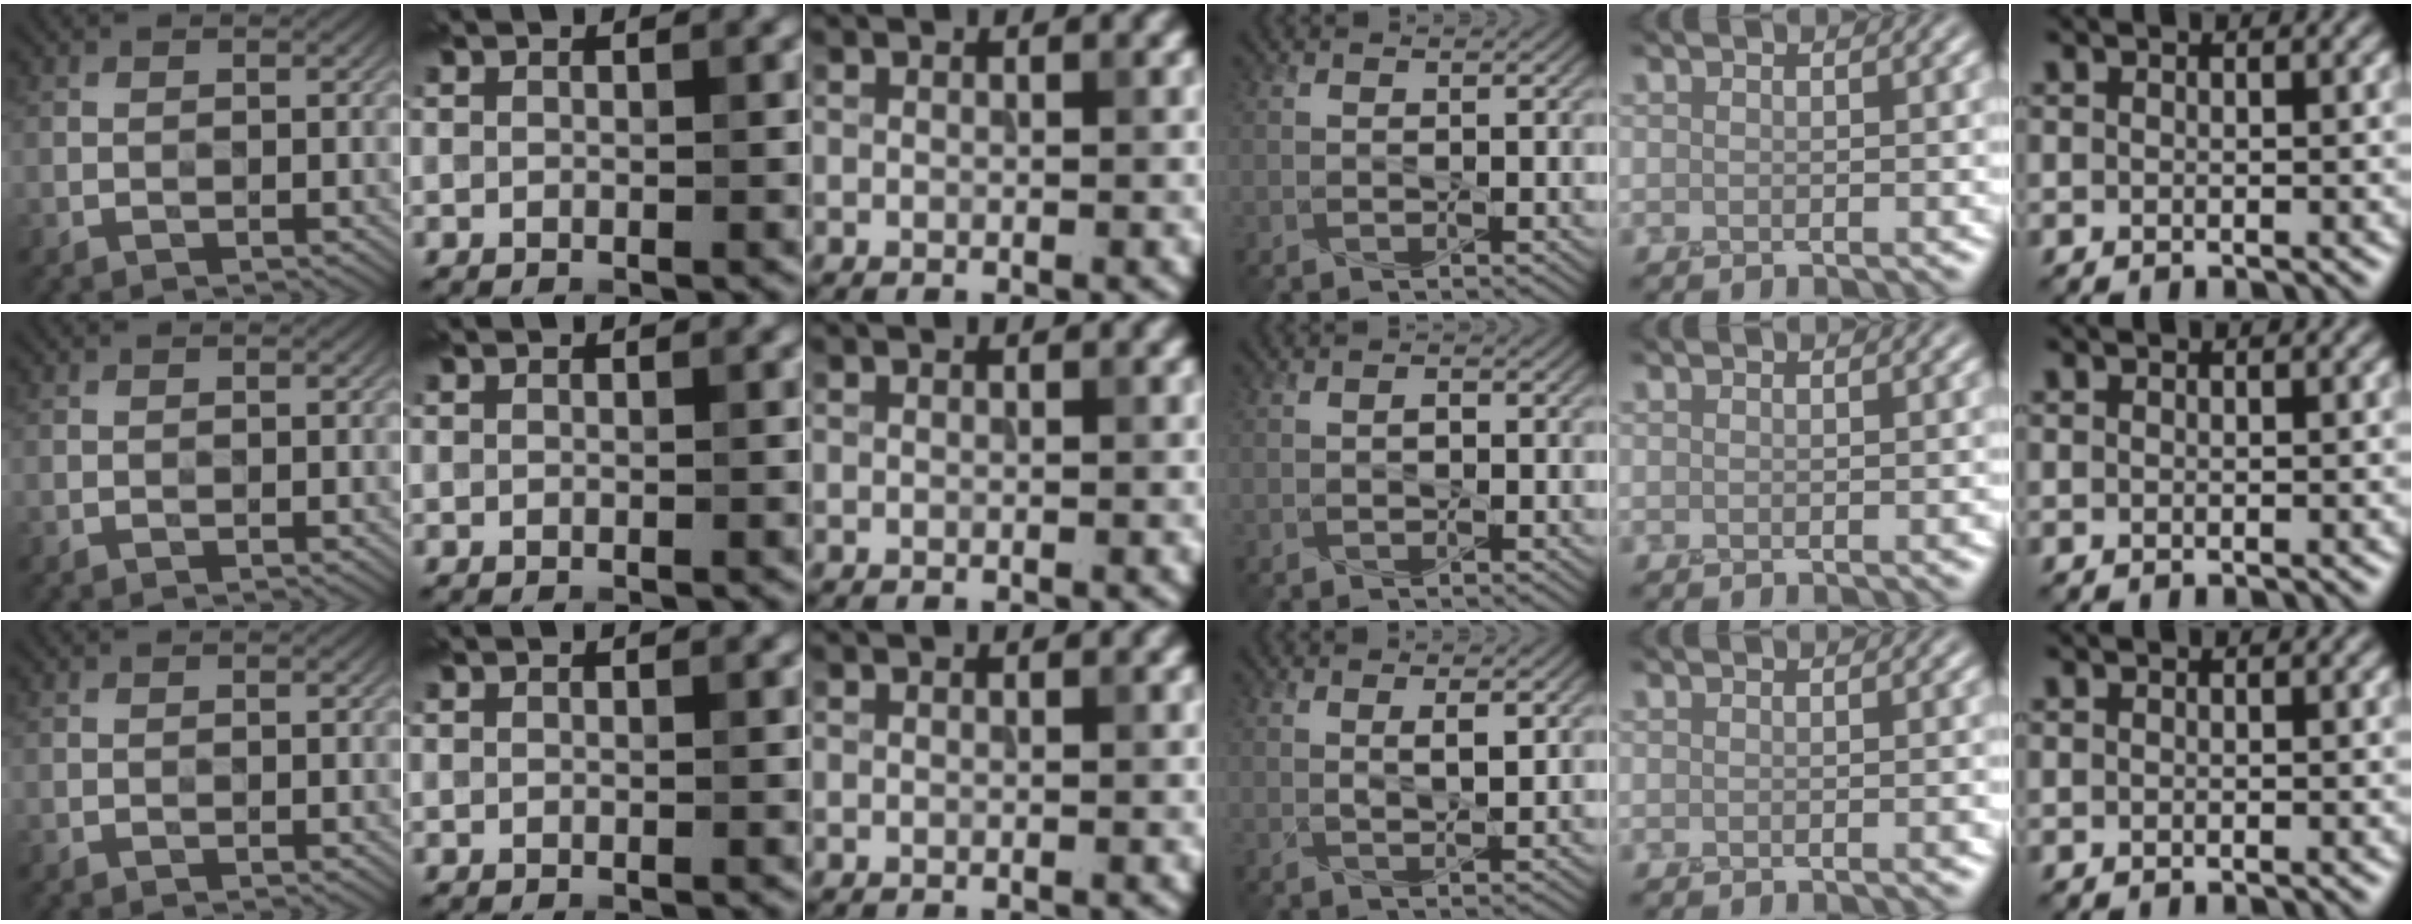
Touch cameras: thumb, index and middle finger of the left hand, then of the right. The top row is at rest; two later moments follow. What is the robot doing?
{"motion": "squeeze", "object": "air blower"}